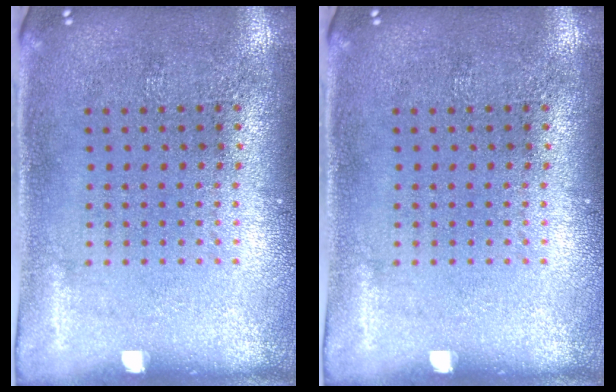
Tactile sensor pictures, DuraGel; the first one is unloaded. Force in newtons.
{"total": 0.0}